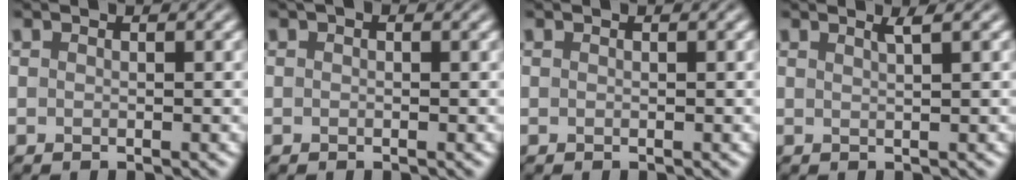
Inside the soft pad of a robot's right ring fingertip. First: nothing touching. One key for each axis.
{"total": 0.5, "fx": 0.2, "fy": 0.3, "fz": 0.4, "tx": -0.006, "ty": 0.001, "tz": 0.000}
{"total": 0.0}
{"total": 1.4, "fx": 0.8, "fy": 0.4, "fz": 1.0, "tx": -0.007, "ty": 0.002, "tz": 0.010}